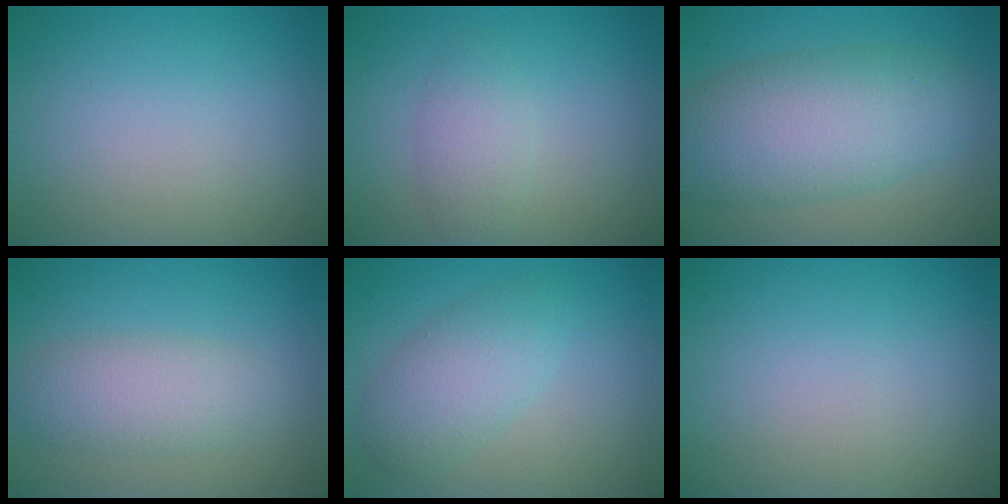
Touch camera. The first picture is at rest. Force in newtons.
{"total": 2.4, "press": 2.4, "slide": 0.0}
{"total": 8.1, "press": 8.1, "slide": 0.2}
{"total": 3.8, "press": 3.7, "slide": 0.2}
{"total": 3.9, "press": 3.9, "slide": 0.1}
{"total": 0.0}